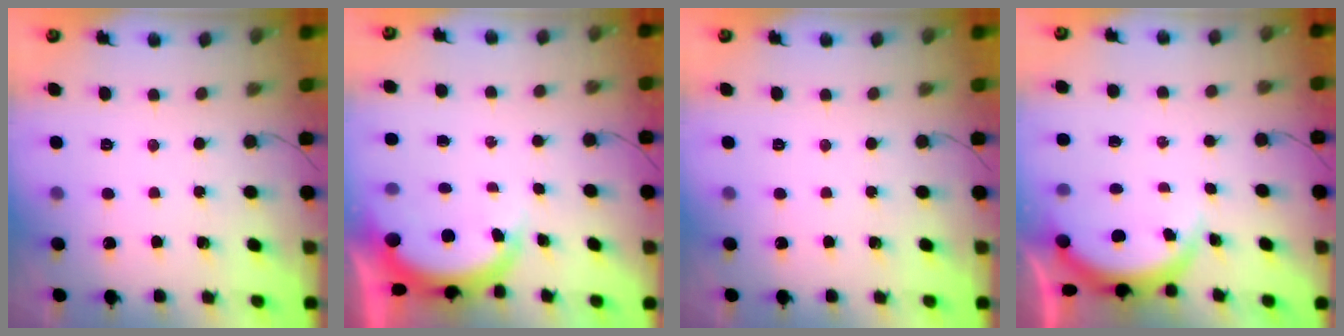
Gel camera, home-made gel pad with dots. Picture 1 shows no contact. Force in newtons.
{"total": 4.0, "press": 3.9, "slide": 0.6}
{"total": 0.0}
{"total": 3.7, "press": 3.6, "slide": 0.6}